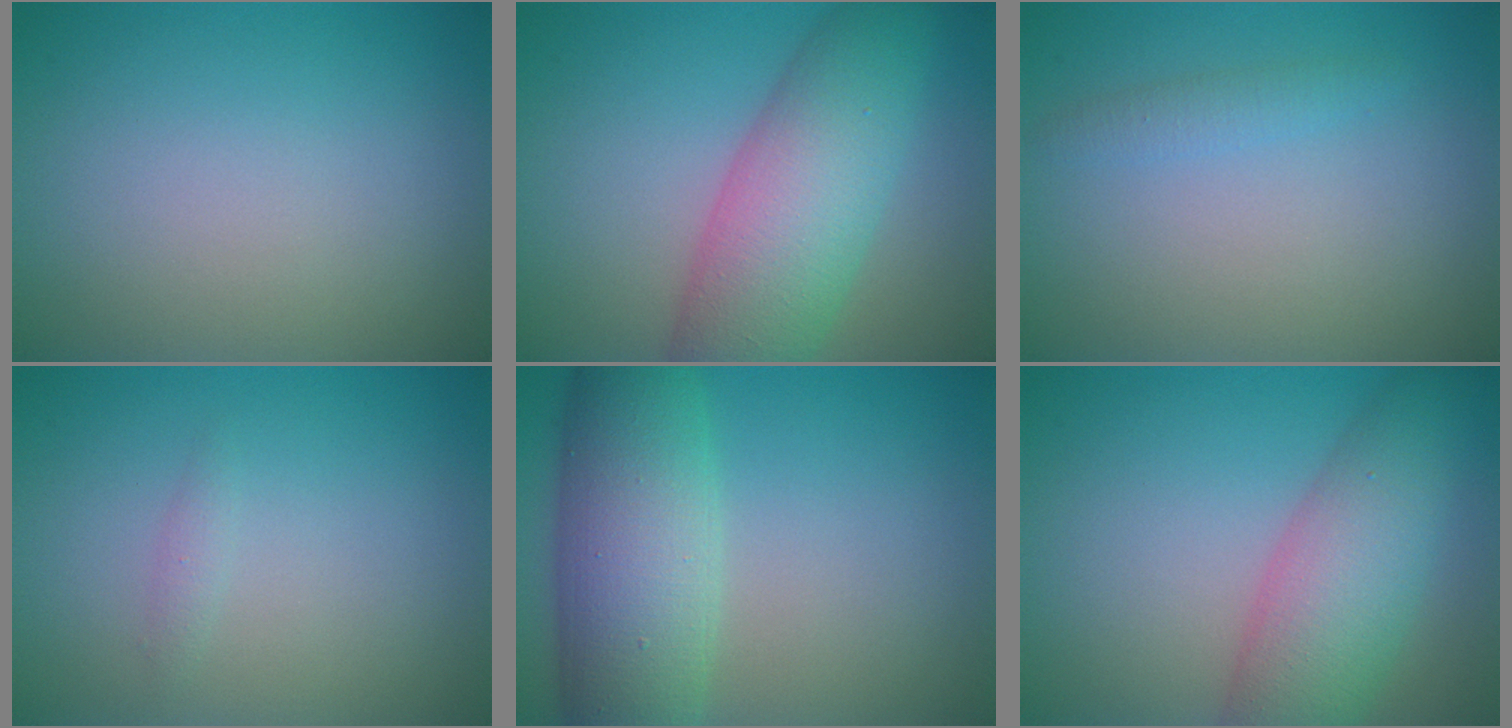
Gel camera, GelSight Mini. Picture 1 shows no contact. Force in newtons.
{"total": 8.4, "press": 8.4, "slide": 0.2}
{"total": 1.2, "press": 1.2, "slide": 0.1}
{"total": 0.7, "press": 0.7, "slide": 0.0}
{"total": 8.8, "press": 8.8, "slide": 0.3}
{"total": 6.9, "press": 6.9, "slide": 0.2}